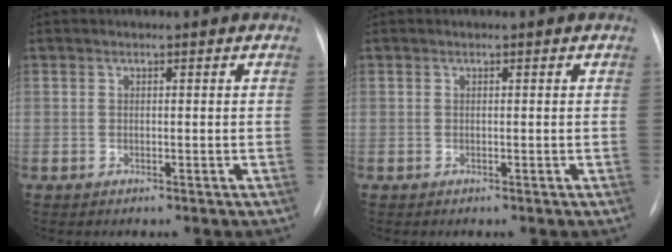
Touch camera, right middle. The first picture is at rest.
{"total": 0.0}